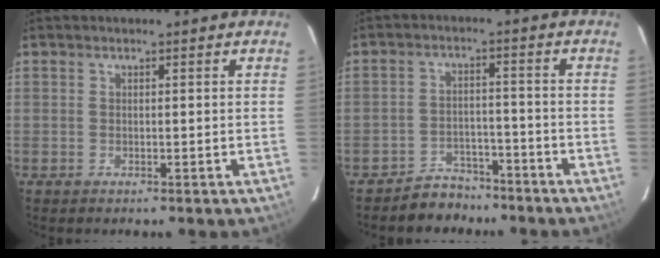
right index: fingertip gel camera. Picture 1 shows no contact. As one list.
[{"total": 6.1, "force": [-5.2, 3.3, 0.3], "torque": [-0.018, 0.021, -0.077]}]